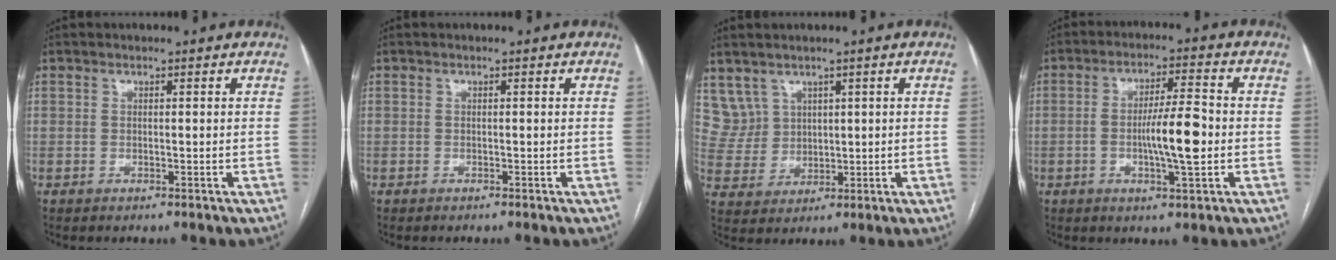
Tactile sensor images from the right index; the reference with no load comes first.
{"total": 0.0}
{"total": 5.3, "force": [3.2, 4.2, 0.0], "torque": [-0.005, 0.016, 0.079]}
{"total": 8.3, "force": [-1.3, 1.1, 8.1], "torque": [-0.140, 0.005, -0.024]}